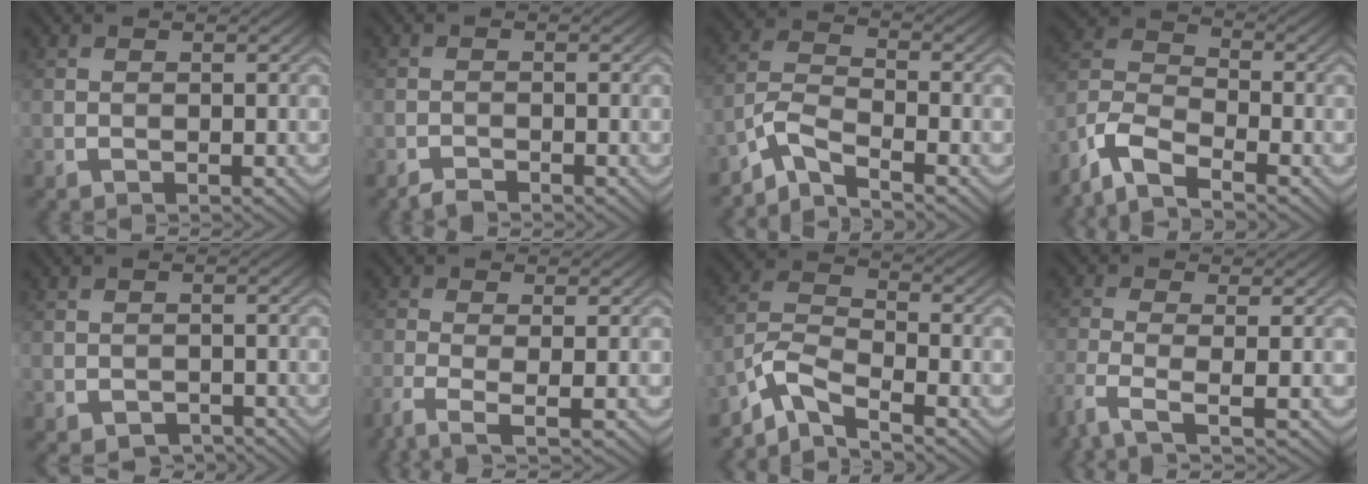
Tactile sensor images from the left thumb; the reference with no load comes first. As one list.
[{"total": 1.2, "force": [-1.2, 0.0, 0.1], "torque": [-0.002, 0.003, -0.026]}, {"total": 4.7, "force": [-3.9, 1.0, 2.4], "torque": [-0.056, -0.002, -0.094]}, {"total": 7.8, "force": [-5.8, 2.6, 4.5], "torque": [-0.099, -0.005, -0.139]}, {"total": 1.4, "force": [-1.2, 0.8, 0.2], "torque": [-0.002, 0.000, -0.019]}, {"total": 3.4, "force": [-1.9, 0.8, 2.7], "torque": [-0.059, -0.004, -0.048]}, {"total": 6.1, "force": [-5.0, 1.5, 3.3], "torque": [-0.076, 0.000, -0.117]}, {"total": 4.3, "force": [-2.5, 1.0, 3.4], "torque": [-0.080, -0.005, -0.065]}]